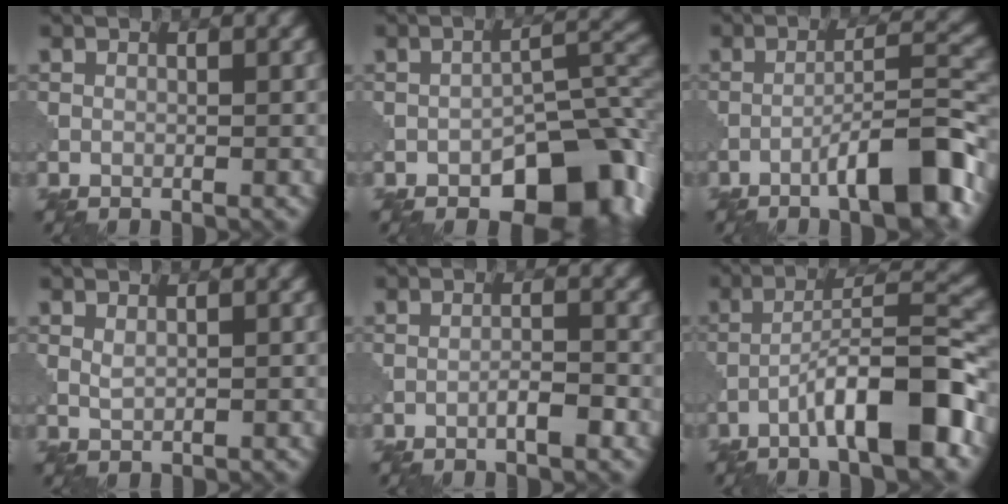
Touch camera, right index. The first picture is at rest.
{"total": 9.8, "force": [-5.5, 4.8, 6.6], "torque": [-0.070, -0.003, -0.083]}
{"total": 7.7, "force": [-4.4, 1.2, 6.2], "torque": [-0.093, 0.020, -0.074]}
{"total": 0.8, "force": [0.4, 0.4, 0.6], "torque": [-0.018, -0.001, 0.011]}
{"total": 2.0, "force": [-1.1, 0.2, 1.7], "torque": [-0.028, 0.008, -0.020]}
{"total": 8.9, "force": [-4.5, 1.5, 7.5], "torque": [-0.113, 0.024, -0.077]}